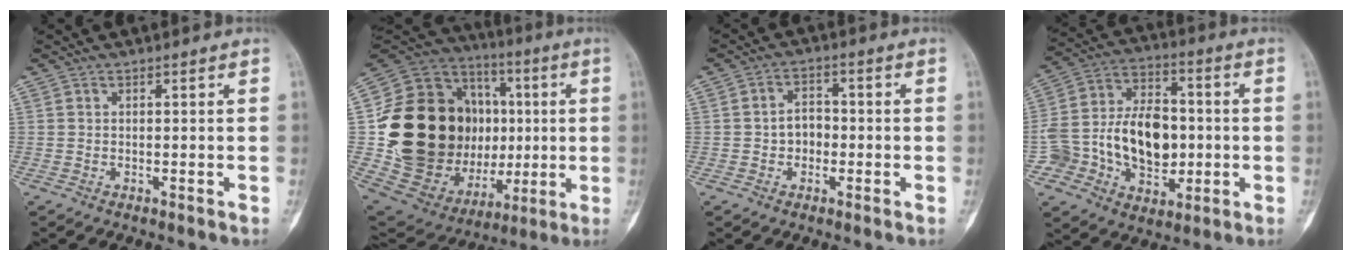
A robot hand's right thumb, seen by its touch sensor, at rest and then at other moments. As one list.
[{"total": 35.7, "force": [0.6, 24.0, 26.3], "torque": [-0.429, 0.029, 0.029]}, {"total": 4.5, "force": [-0.7, 3.6, 2.7], "torque": [-0.022, 0.016, -0.018]}, {"total": 21.0, "force": [-2.4, 14.6, 14.9], "torque": [-0.240, 0.035, -0.030]}]